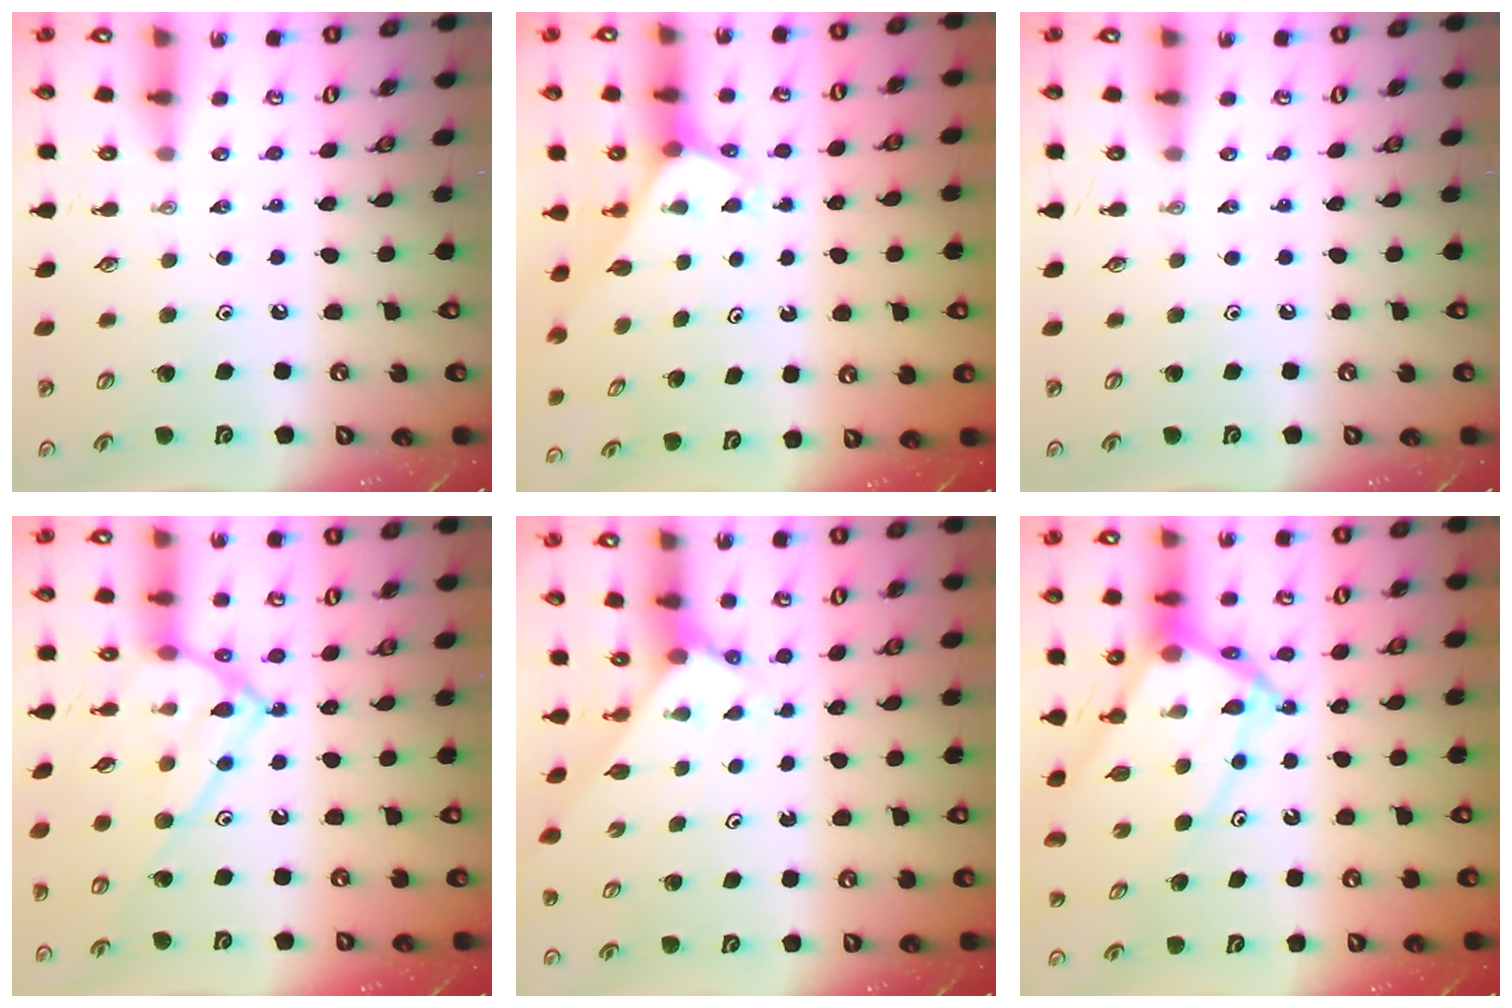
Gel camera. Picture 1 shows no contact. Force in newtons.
{"total": 2.4, "press": 2.4, "slide": 0.2}
{"total": 0.0}
{"total": 14.4, "press": 14.4, "slide": 0.8}
{"total": 2.6, "press": 2.6, "slide": 0.3}
{"total": 13.5, "press": 13.5, "slide": 1.1}